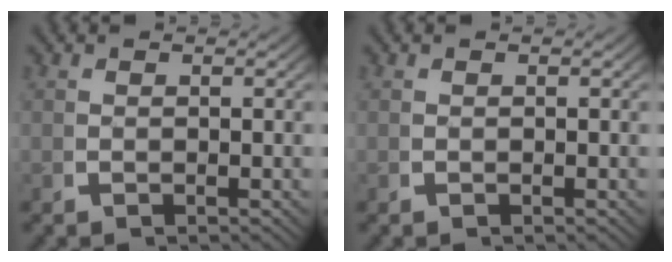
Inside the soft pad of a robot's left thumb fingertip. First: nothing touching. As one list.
[{"total": 0.0}]